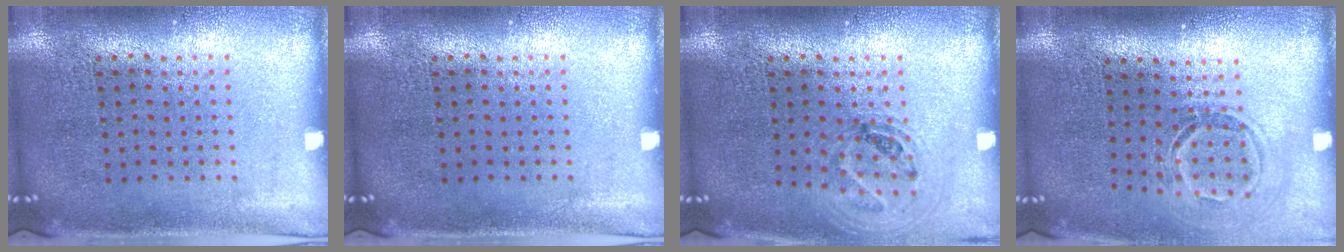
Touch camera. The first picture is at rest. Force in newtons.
{"total": 0.0}
{"total": 1.0, "press": 1.0, "slide": 0.2}
{"total": 1.6, "press": 1.1, "slide": 1.2}